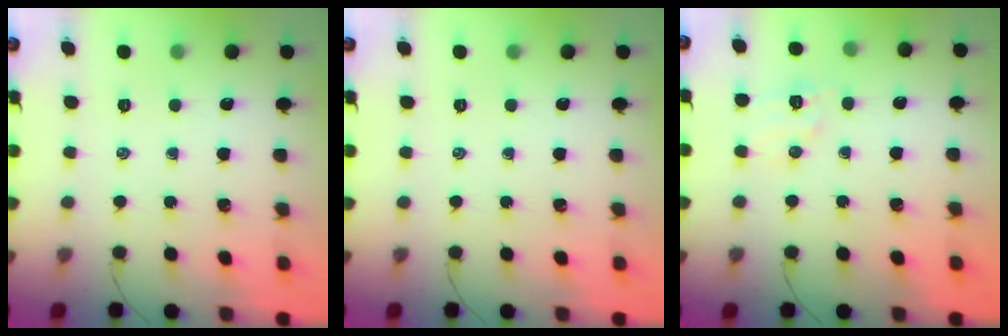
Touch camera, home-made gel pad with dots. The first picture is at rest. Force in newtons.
{"total": 0.0}
{"total": 7.1, "press": 7.0, "slide": 1.1}